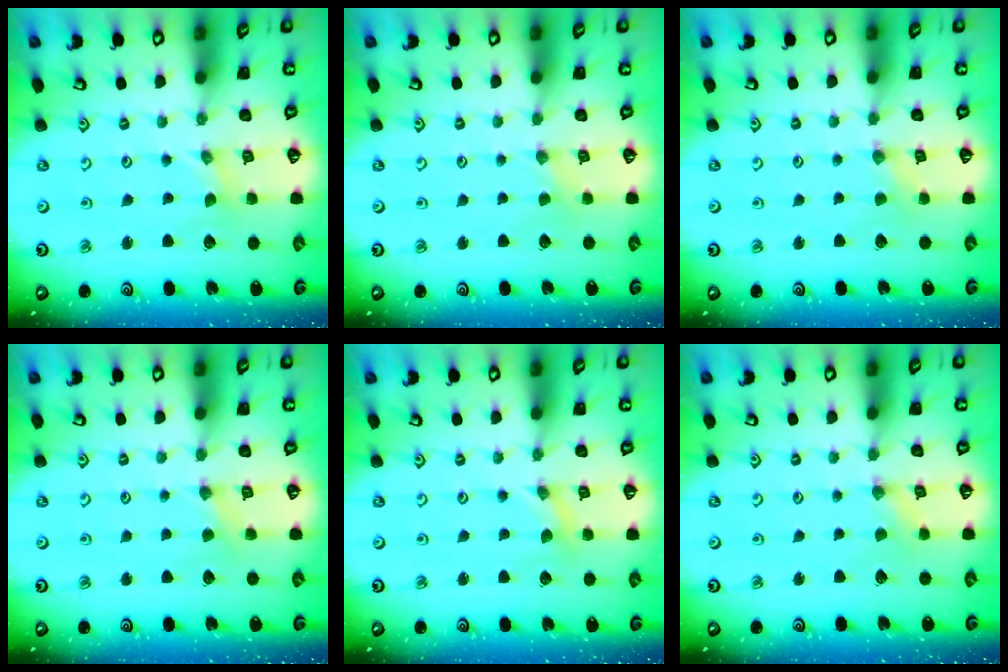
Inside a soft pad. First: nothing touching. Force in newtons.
{"total": 0.7, "press": 0.7, "slide": 0.1}
{"total": 1.2, "press": 1.1, "slide": 0.3}
{"total": 2.0, "press": 2.0, "slide": 0.4}
{"total": 0.0}
{"total": 0.6, "press": 0.5, "slide": 0.1}